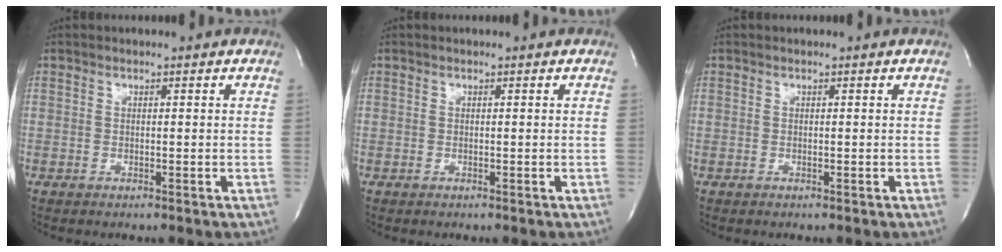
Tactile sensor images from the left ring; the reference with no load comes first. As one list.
[{"total": 0.0}, {"total": 0.0}]